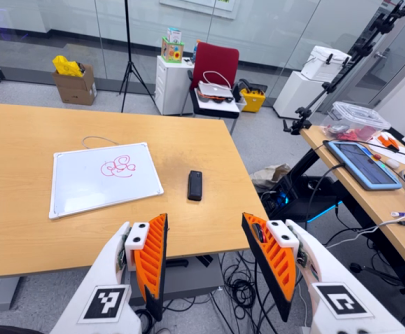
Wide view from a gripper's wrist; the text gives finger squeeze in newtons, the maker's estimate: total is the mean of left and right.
{"total": 0.0}